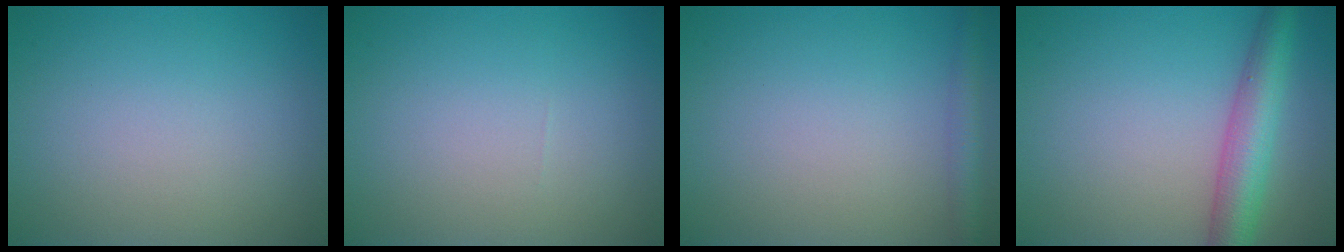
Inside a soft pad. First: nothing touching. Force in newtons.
{"total": 0.0}
{"total": 2.1, "press": 2.1, "slide": 0.1}
{"total": 5.2, "press": 5.2, "slide": 0.1}